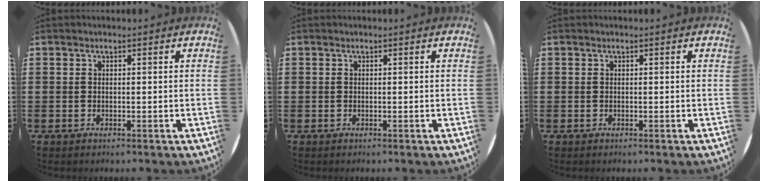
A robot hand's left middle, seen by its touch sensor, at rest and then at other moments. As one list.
[{"total": 0.0}, {"total": 0.0}]